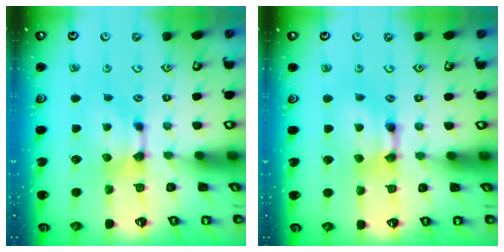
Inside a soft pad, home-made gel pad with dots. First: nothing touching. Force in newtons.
{"total": 2.0, "press": 2.0, "slide": 0.1}